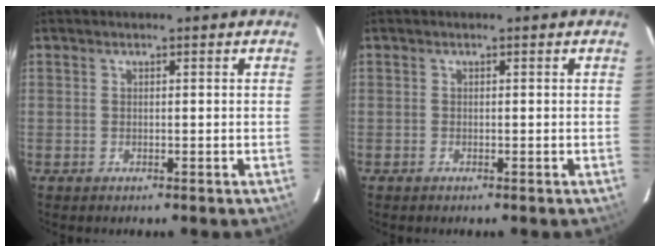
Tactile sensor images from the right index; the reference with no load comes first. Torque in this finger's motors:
{"motor_torque": [-0.02, -0.02, -0.01, 0.00]}